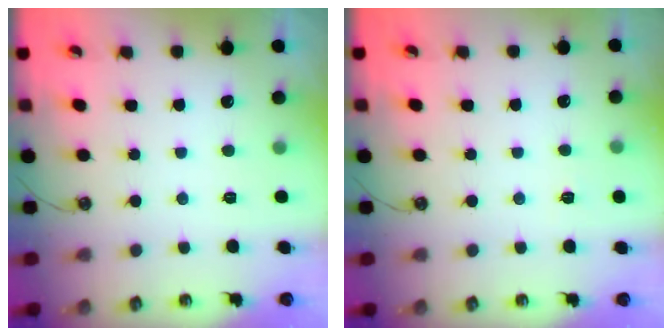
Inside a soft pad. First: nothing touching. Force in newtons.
{"total": 2.7, "press": 2.7, "slide": 0.4}